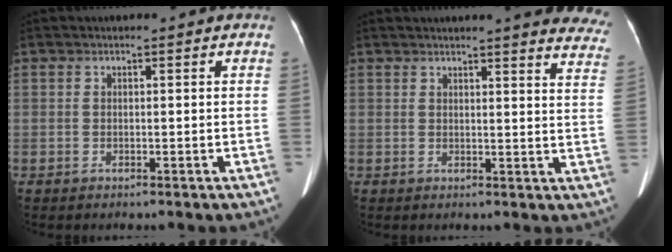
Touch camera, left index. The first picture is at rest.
{"total": 19.0, "force": [17.6, 2.3, 6.9], "torque": [-0.070, -0.056, 0.177]}